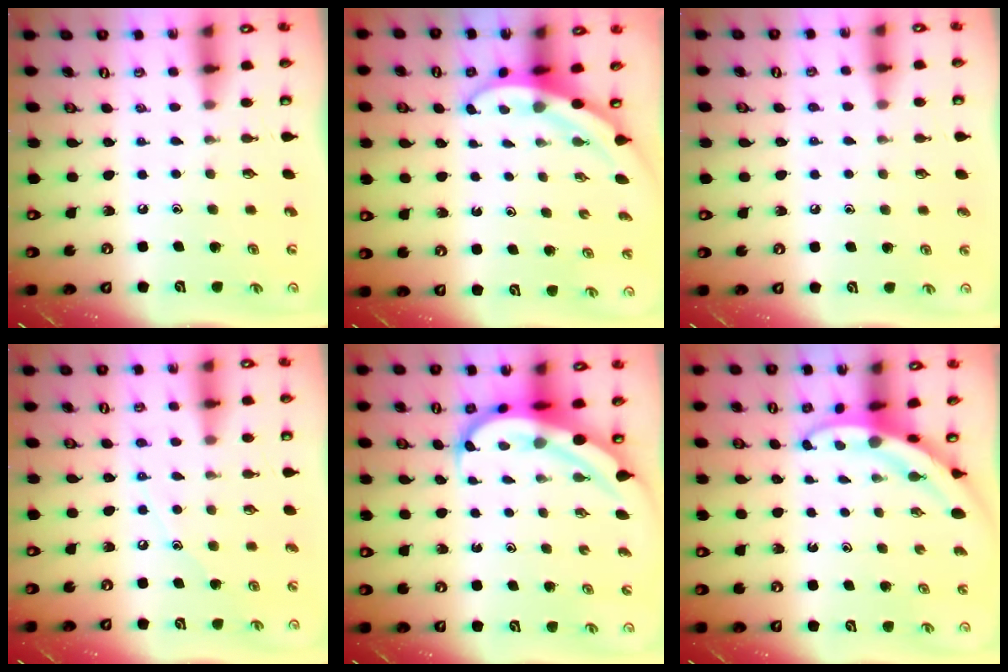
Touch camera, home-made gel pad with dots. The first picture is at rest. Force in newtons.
{"total": 3.3, "press": 3.3, "slide": 0.1}
{"total": 4.1, "press": 4.0, "slide": 0.5}
{"total": 6.9, "press": 6.9, "slide": 0.5}
{"total": 6.9, "press": 6.7, "slide": 1.6}
{"total": 3.3, "press": 3.3, "slide": 0.3}